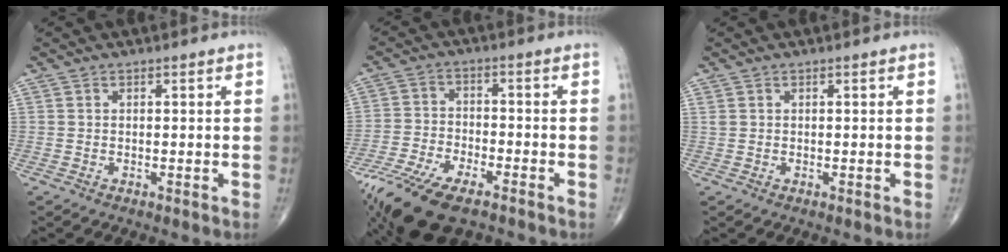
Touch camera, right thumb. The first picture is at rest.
{"total": 15.0, "force": [-10.3, 5.5, 9.4], "torque": [-0.196, 0.012, -0.190]}
{"total": 0.6, "force": [0.3, 0.4, 0.3], "torque": [-0.004, 0.005, 0.007]}